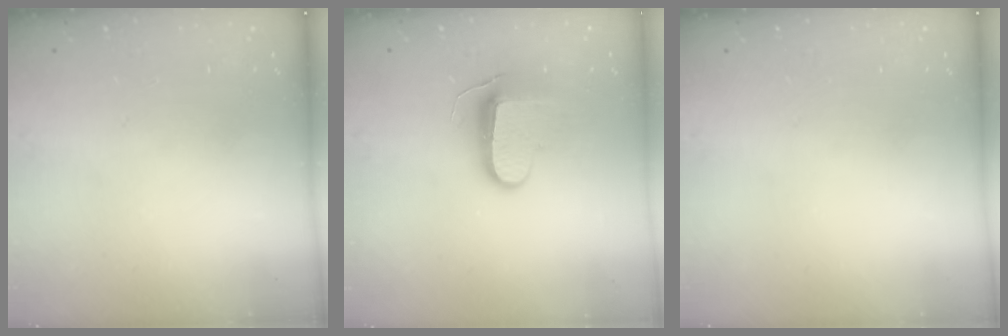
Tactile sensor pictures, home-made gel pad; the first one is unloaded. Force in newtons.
{"total": 9.2, "press": 9.2, "slide": 0.9}
{"total": 0.0}